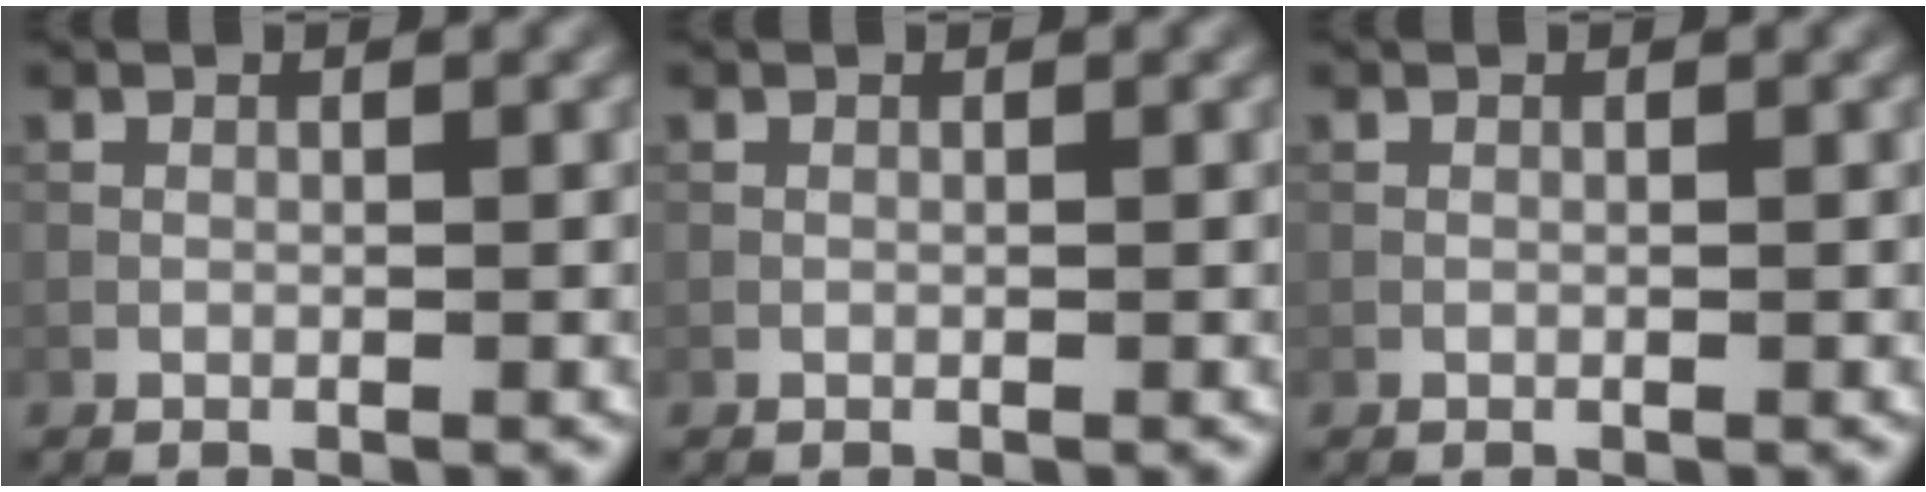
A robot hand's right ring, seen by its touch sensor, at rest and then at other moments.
{"total": 0.0}
{"total": 0.0}